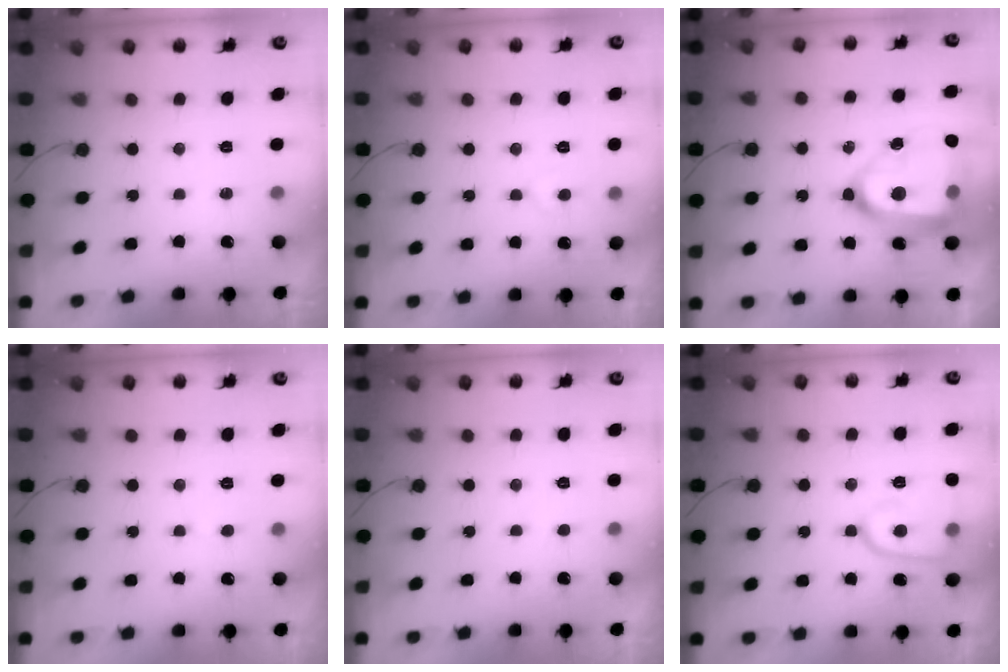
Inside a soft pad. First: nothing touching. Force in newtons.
{"total": 3.9, "press": 3.9, "slide": 0.3}
{"total": 26.9, "press": 26.7, "slide": 2.5}
{"total": 2.6, "press": 2.6, "slide": 0.2}
{"total": 1.6, "press": 1.6, "slide": 0.2}
{"total": 10.4, "press": 10.4, "slide": 0.4}